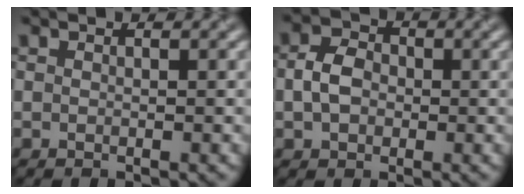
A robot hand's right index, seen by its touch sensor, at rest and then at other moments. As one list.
[{"total": 3.4, "force": [-0.2, 2.6, 2.1], "torque": [-0.042, 0.004, -0.011]}]